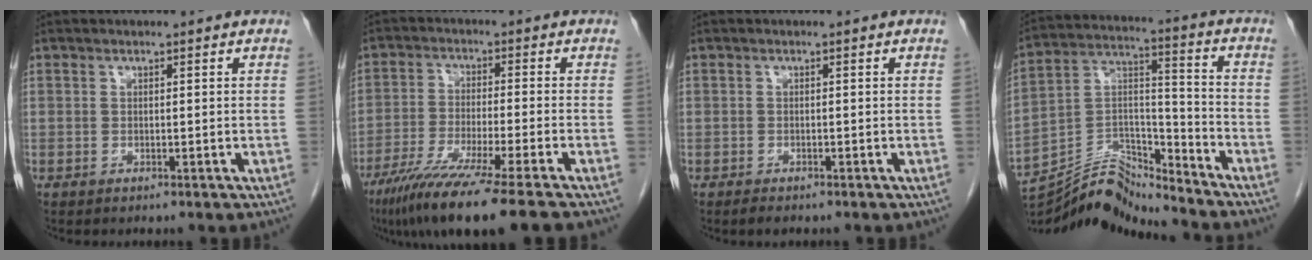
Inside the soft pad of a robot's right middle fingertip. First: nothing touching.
{"total": 13.9, "force": [-10.5, -1.4, 9.1], "torque": [-0.161, -0.049, -0.172]}
{"total": 1.2, "force": [-0.9, 0.5, 0.5], "torque": [-0.016, -0.002, -0.013]}
{"total": 14.0, "force": [-13.9, -0.5, 1.9], "torque": [-0.039, 0.038, -0.256]}